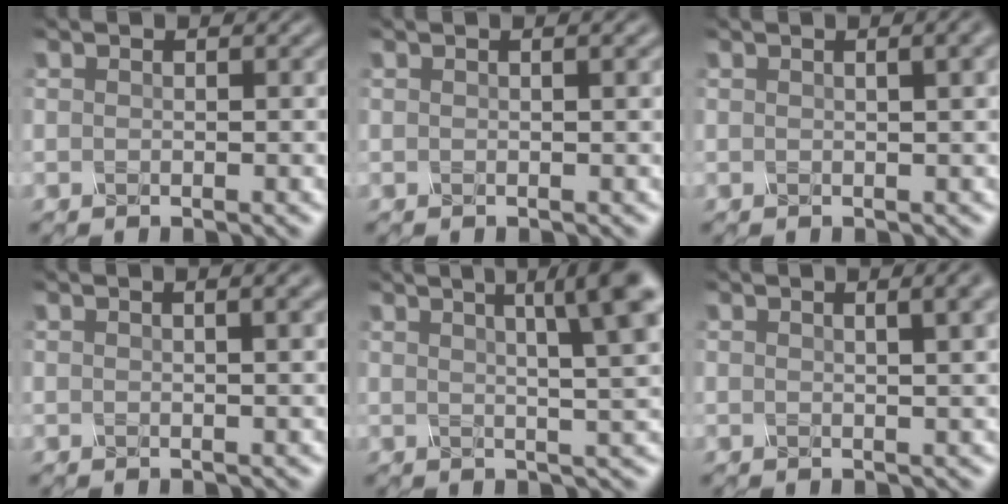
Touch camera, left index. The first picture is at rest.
{"total": 2.4, "force": [0.9, 1.2, 1.9], "torque": [-0.011, 0.020, -0.005]}
{"total": 6.4, "force": [2.6, 3.2, 5.0], "torque": [-0.017, 0.050, 0.006]}
{"total": 5.2, "force": [2.2, 2.4, 4.0], "torque": [-0.020, 0.043, 0.004]}
{"total": 8.8, "force": [3.4, 2.0, 7.8], "torque": [-0.069, 0.036, 0.037]}
{"total": 7.3, "force": [3.3, 3.5, 5.5], "torque": [-0.018, 0.057, 0.014]}